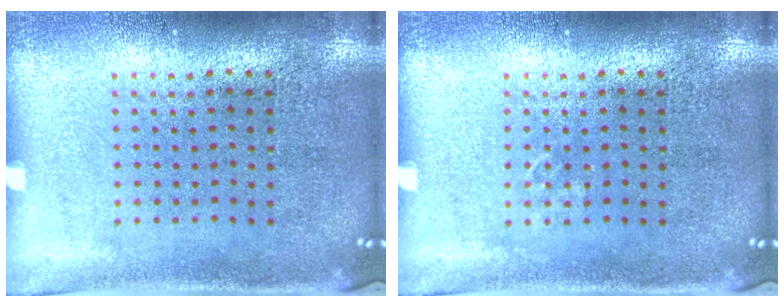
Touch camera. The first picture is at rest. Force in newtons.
{"total": 0.5, "press": 0.5, "slide": 0.0}